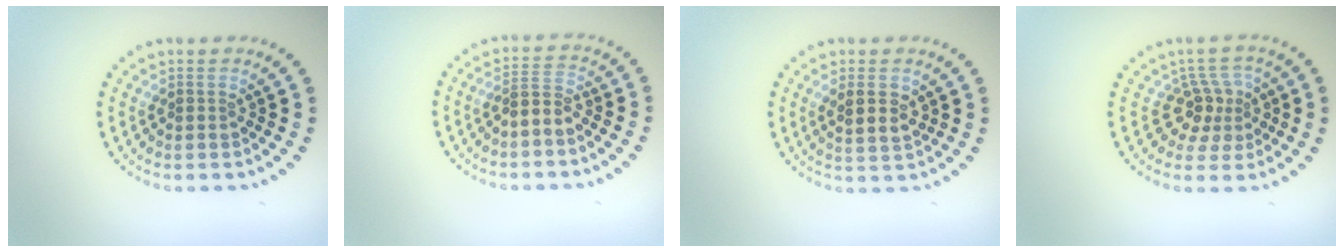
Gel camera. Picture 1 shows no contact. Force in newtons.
{"total": 2.0, "press": 1.7, "slide": 1.0}
{"total": 2.5, "press": 2.3, "slide": 1.0}
{"total": 2.9, "press": 2.4, "slide": 1.7}